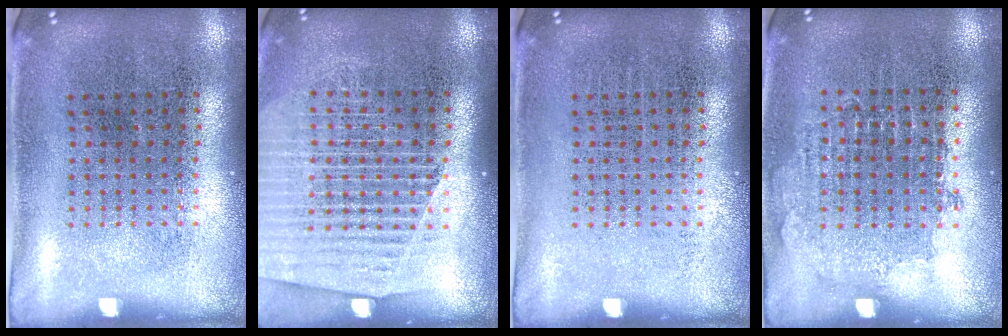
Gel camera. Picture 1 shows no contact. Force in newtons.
{"total": 1.7, "press": 1.6, "slide": 0.6}
{"total": 0.0}
{"total": 0.8, "press": 0.7, "slide": 0.2}